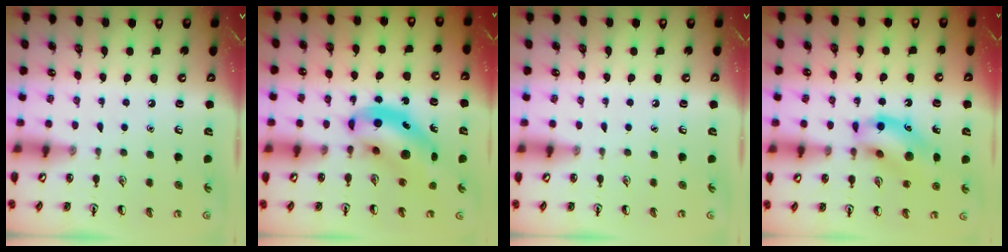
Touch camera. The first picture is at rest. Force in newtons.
{"total": 9.2, "press": 8.8, "slide": 2.7}
{"total": 0.0}
{"total": 13.9, "press": 13.7, "slide": 2.6}